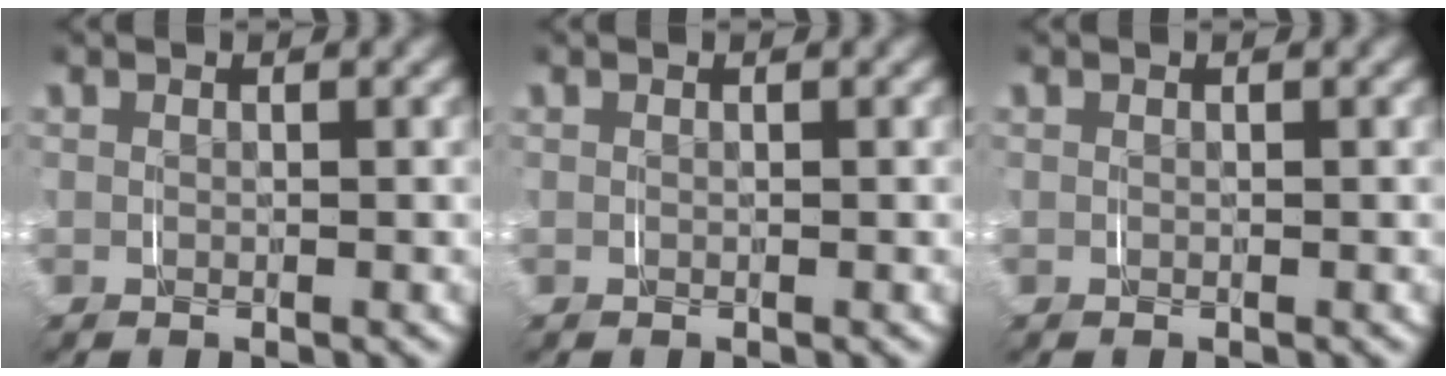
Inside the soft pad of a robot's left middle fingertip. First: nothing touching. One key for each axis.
{"total": 0.0}
{"total": 0.0}